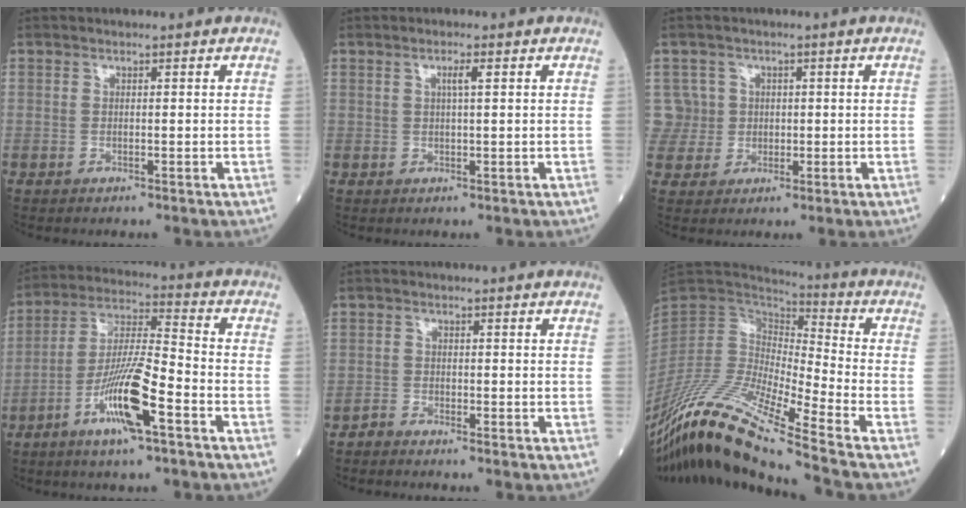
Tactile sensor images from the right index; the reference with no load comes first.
{"total": 1.8, "force": [0.8, 0.0, 1.6], "torque": [-0.024, 0.001, 0.012]}
{"total": 4.6, "force": [1.1, 4.5, -0.7], "torque": [0.034, 0.013, 0.020]}
{"total": 12.3, "force": [-5.7, 1.1, 10.8], "torque": [-0.210, -0.006, -0.108]}
{"total": 1.2, "force": [-1.2, 0.1, -0.2], "torque": [0.005, 0.000, -0.025]}
{"total": 19.3, "force": [-14.5, -0.5, 12.6], "torque": [-0.261, -0.027, -0.282]}